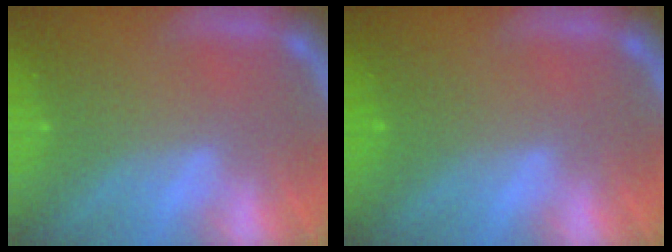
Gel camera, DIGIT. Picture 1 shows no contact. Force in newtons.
{"total": 0.9}